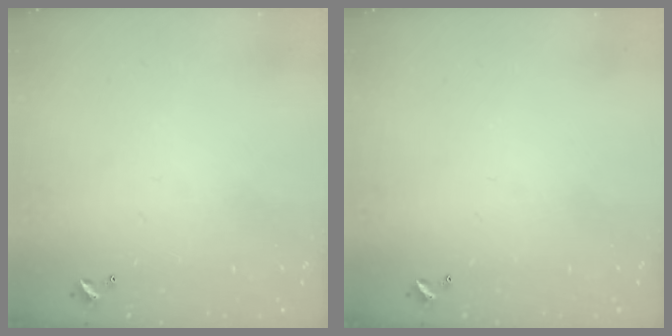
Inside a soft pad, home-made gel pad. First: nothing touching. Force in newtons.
{"total": 0.0}